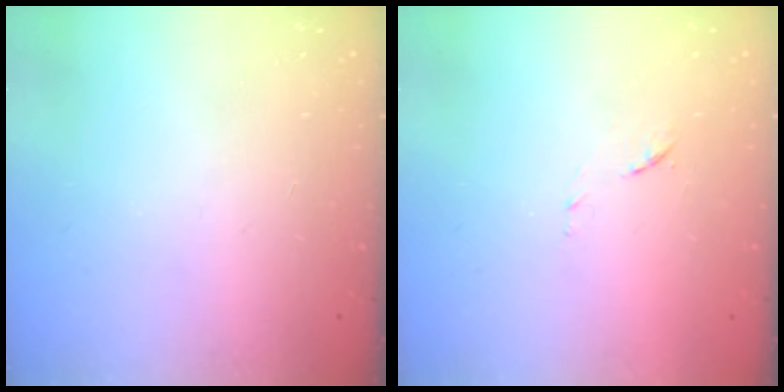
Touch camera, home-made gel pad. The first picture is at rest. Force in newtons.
{"total": 7.8, "press": 7.7, "slide": 0.6}